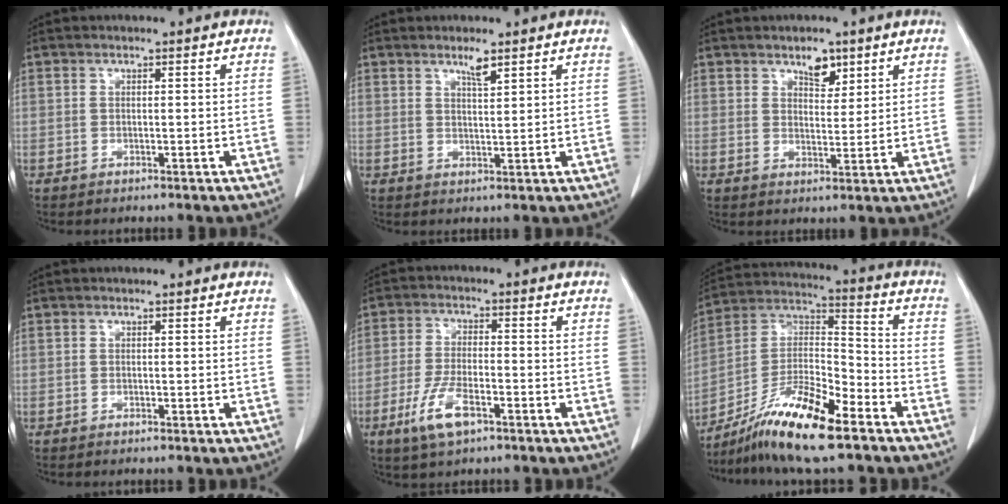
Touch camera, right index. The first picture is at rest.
{"total": 2.4, "force": [1.8, 0.2, 1.6], "torque": [-0.033, -0.002, 0.034]}
{"total": 3.9, "force": [2.7, 1.9, 2.1], "torque": [-0.030, -0.002, 0.045]}
{"total": 0.0}
{"total": 7.2, "force": [-3.9, 2.2, 5.7], "torque": [-0.122, -0.009, -0.071]}
{"total": 15.1, "force": [-10.4, 2.1, 10.7], "torque": [-0.203, 0.003, -0.184]}